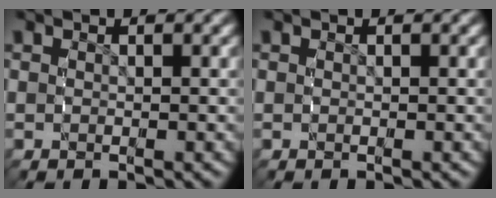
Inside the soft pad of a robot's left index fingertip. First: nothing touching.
{"total": 0.0}